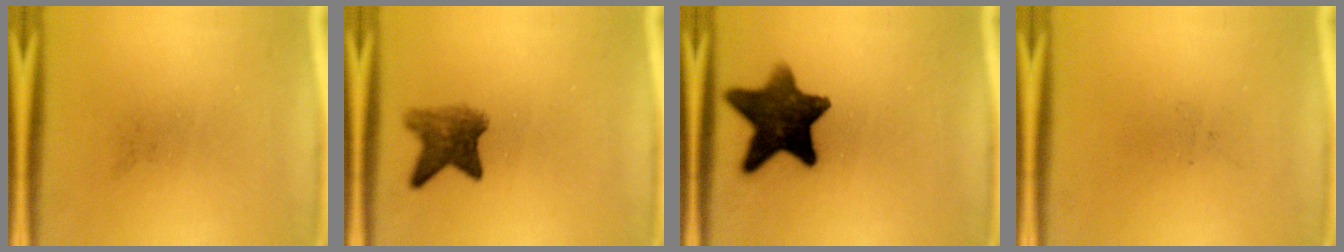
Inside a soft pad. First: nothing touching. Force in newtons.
{"total": 5.1}
{"total": 12.4}
{"total": 0.0}